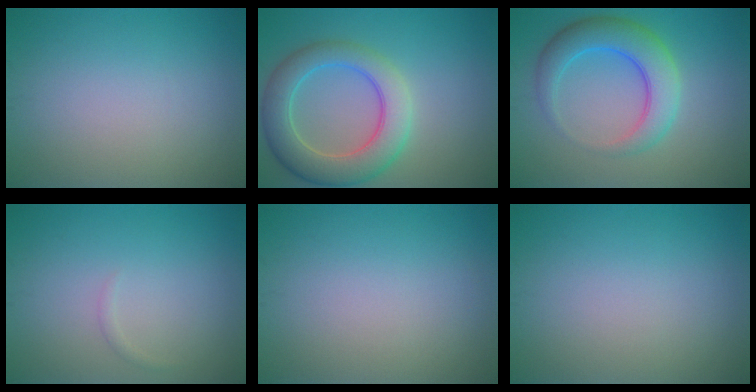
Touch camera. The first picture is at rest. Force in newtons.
{"total": 6.8, "press": 6.8, "slide": 0.5}
{"total": 5.8, "press": 5.8, "slide": 0.1}
{"total": 0.5, "press": 0.5, "slide": 0.0}
{"total": 0.0}
{"total": 0.0}